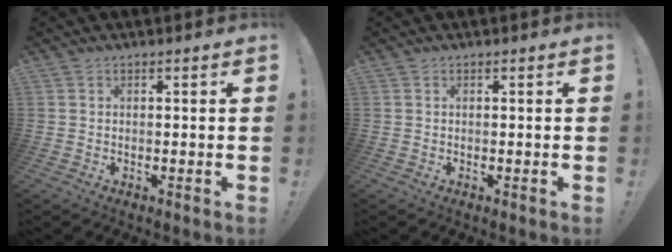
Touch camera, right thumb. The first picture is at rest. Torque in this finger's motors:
{"motor_torque": [-0.01, -0.01, 0.00, 0.00, 0.00]}